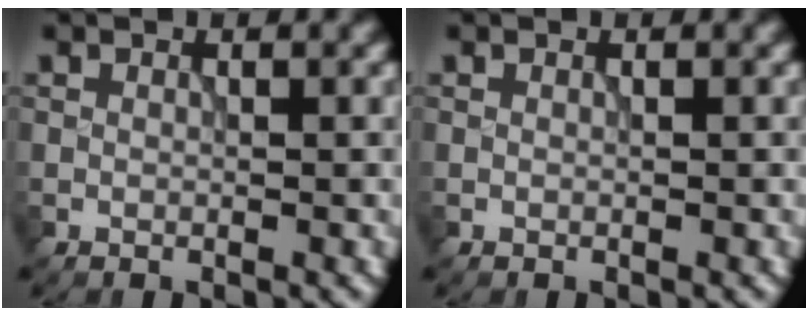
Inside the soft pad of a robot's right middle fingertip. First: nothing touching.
{"total": 0.0}